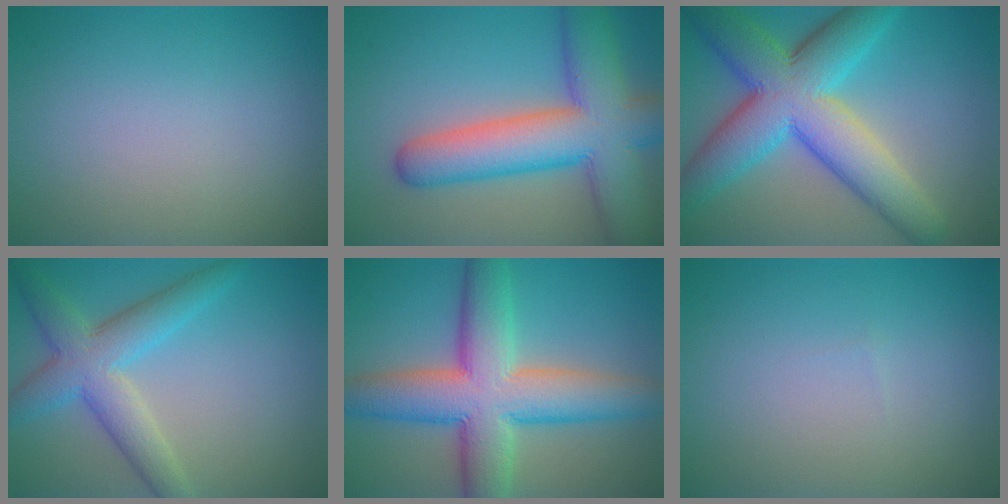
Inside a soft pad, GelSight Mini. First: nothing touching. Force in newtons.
{"total": 10.7, "press": 10.7, "slide": 0.6}
{"total": 11.1, "press": 11.1, "slide": 0.4}
{"total": 5.6, "press": 5.6, "slide": 0.3}
{"total": 10.8, "press": 10.8, "slide": 0.4}
{"total": 0.0}